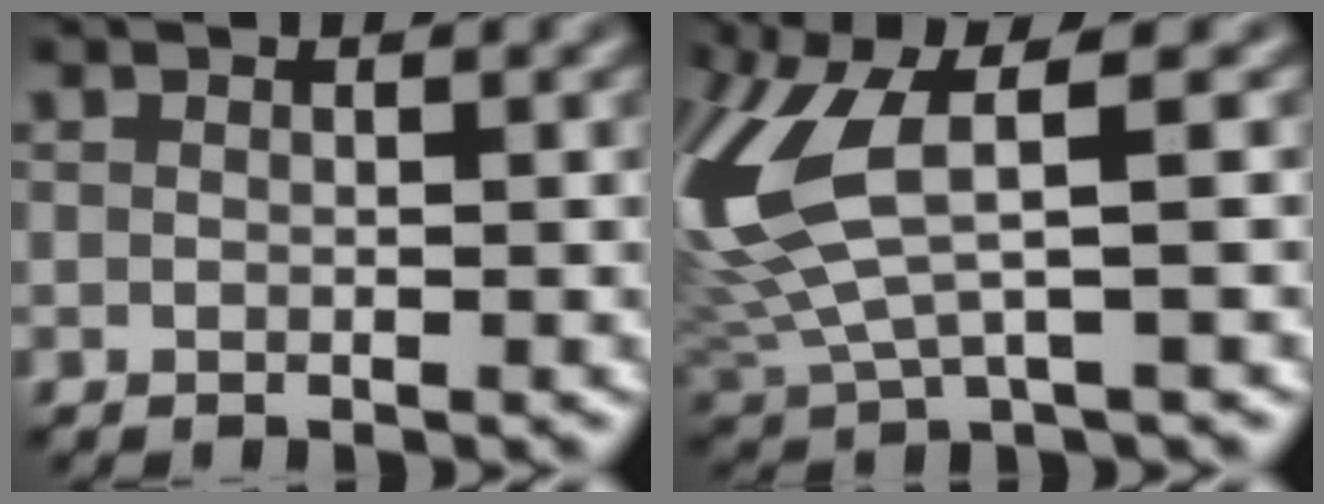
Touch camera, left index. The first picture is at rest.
{"total": 8.0, "force": [1.8, 2.6, 7.4], "torque": [-0.190, 0.004, 0.038]}